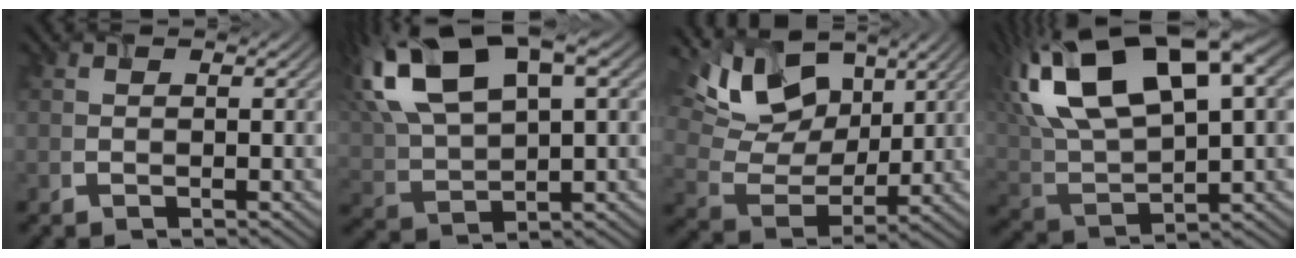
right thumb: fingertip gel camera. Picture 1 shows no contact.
{"total": 14.7, "force": [6.8, 6.4, 11.3], "torque": [-0.265, 0.024, 0.138]}
{"total": 10.6, "force": [5.6, 6.2, 6.6], "torque": [-0.152, 0.005, 0.103]}
{"total": 19.2, "force": [8.3, 8.5, 15.1], "torque": [-0.324, 0.036, 0.154]}